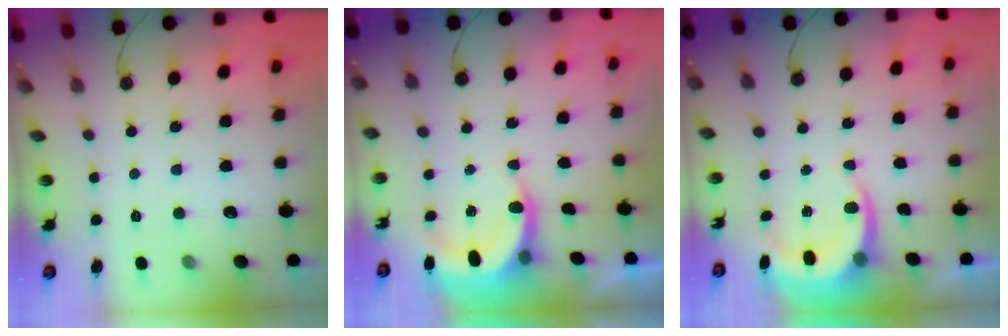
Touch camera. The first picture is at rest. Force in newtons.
{"total": 6.4, "press": 6.1, "slide": 1.9}
{"total": 8.7, "press": 8.6, "slide": 0.7}